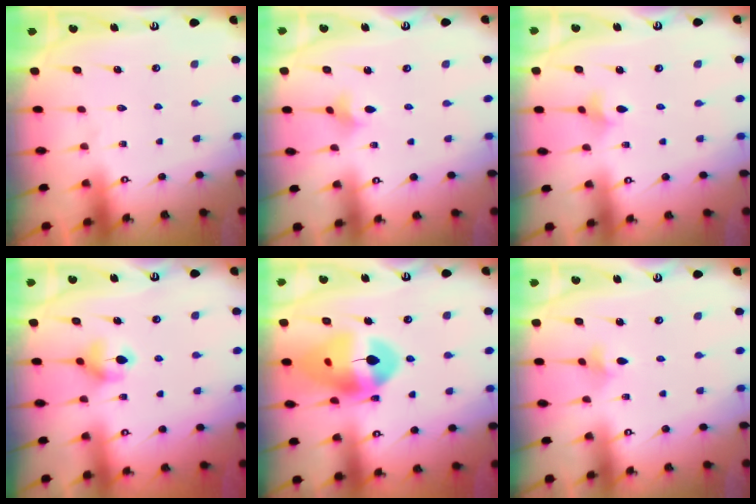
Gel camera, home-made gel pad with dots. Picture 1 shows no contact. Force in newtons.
{"total": 2.8, "press": 2.8, "slide": 0.6}
{"total": 3.3, "press": 3.2, "slide": 0.8}
{"total": 5.7, "press": 5.6, "slide": 0.9}
{"total": 17.0, "press": 16.9, "slide": 2.2}
{"total": 2.6, "press": 2.5, "slide": 0.5}